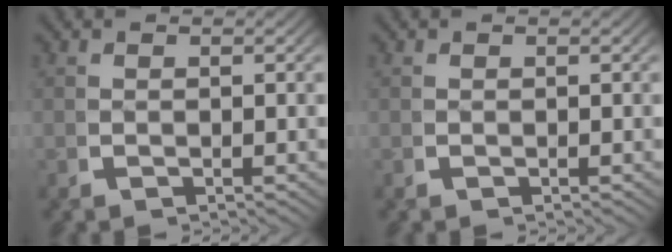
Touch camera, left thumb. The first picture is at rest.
{"total": 0.0}